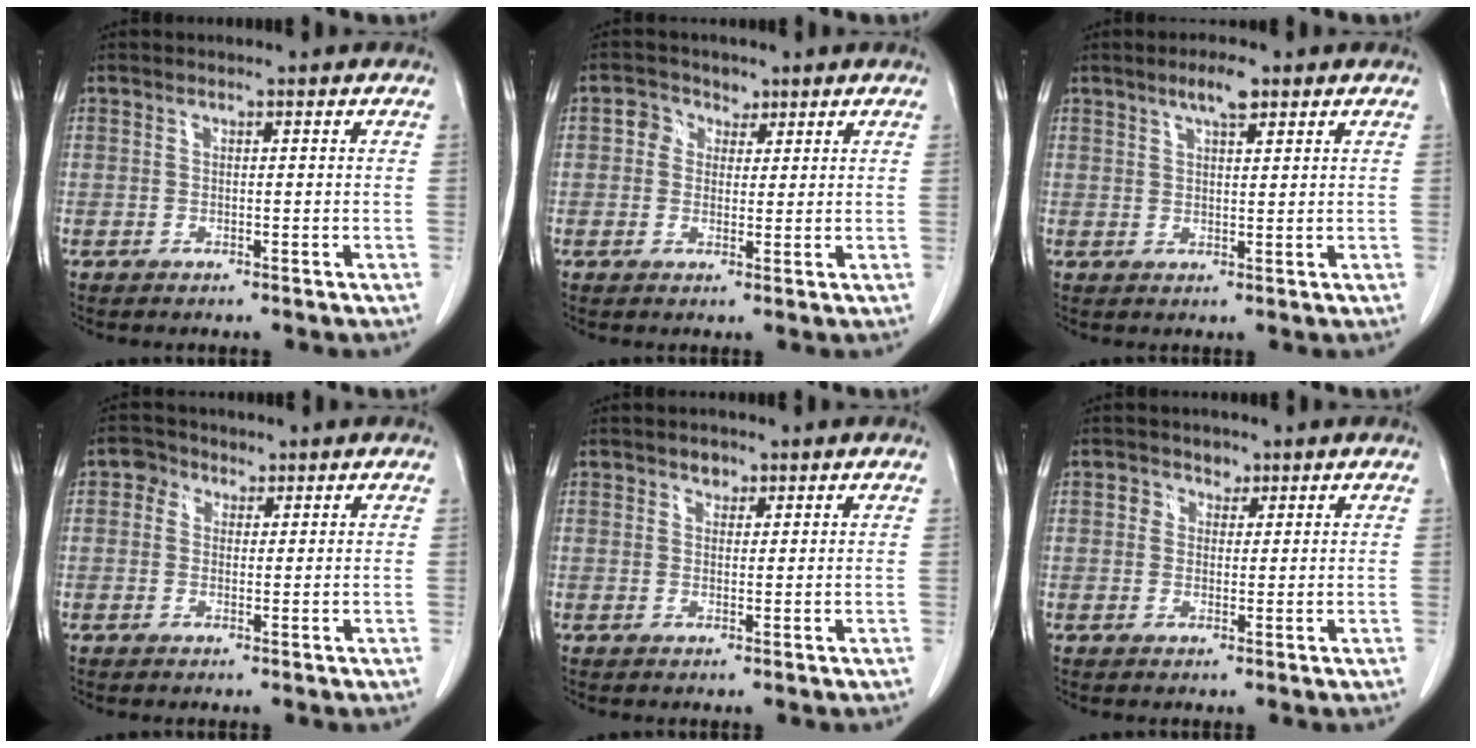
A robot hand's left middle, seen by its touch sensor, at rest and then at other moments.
{"total": 3.1, "force": [1.4, 2.7, 0.8], "torque": [-0.017, 0.011, 0.023]}
{"total": 3.9, "force": [2.6, 0.8, 2.8], "torque": [-0.052, 0.004, 0.044]}
{"total": 2.5, "force": [1.2, 2.0, 0.7], "torque": [-0.011, 0.006, 0.015]}
{"total": 1.5, "force": [1.1, 1.0, 0.4], "torque": [-0.005, -0.003, 0.016]}
{"total": 2.1, "force": [1.1, 1.8, 0.4], "torque": [0.000, 0.000, 0.013]}